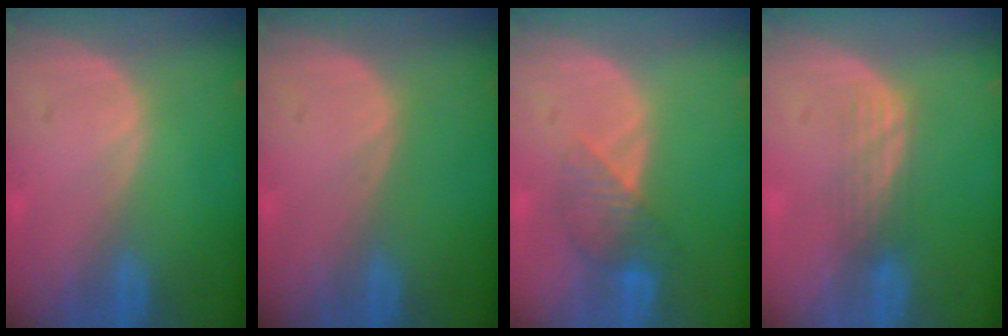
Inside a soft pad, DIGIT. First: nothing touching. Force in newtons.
{"total": 0.0}
{"total": 4.0, "press": 4.0, "slide": 0.6}
{"total": 3.1, "press": 2.6, "slide": 1.5}